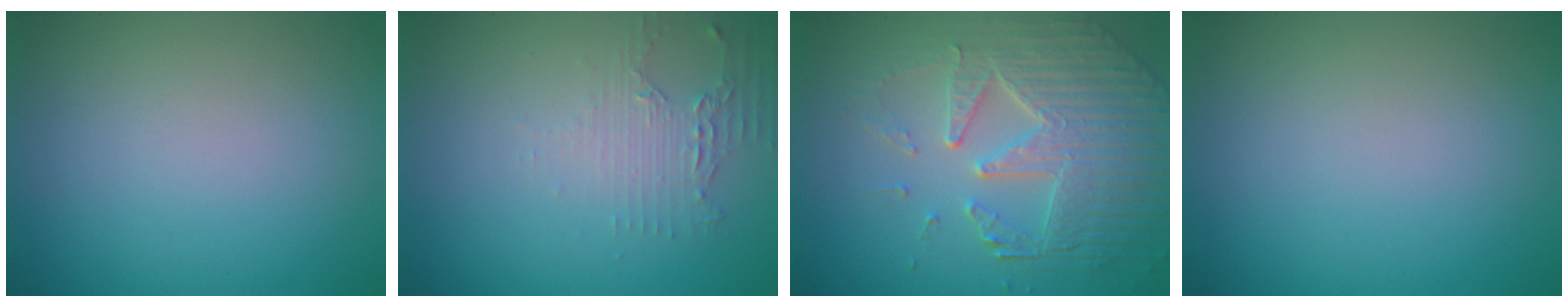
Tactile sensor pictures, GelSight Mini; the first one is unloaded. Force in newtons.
{"total": 2.1, "press": 1.6, "slide": 1.4}
{"total": 7.4, "press": 5.4, "slide": 5.0}
{"total": 0.0}